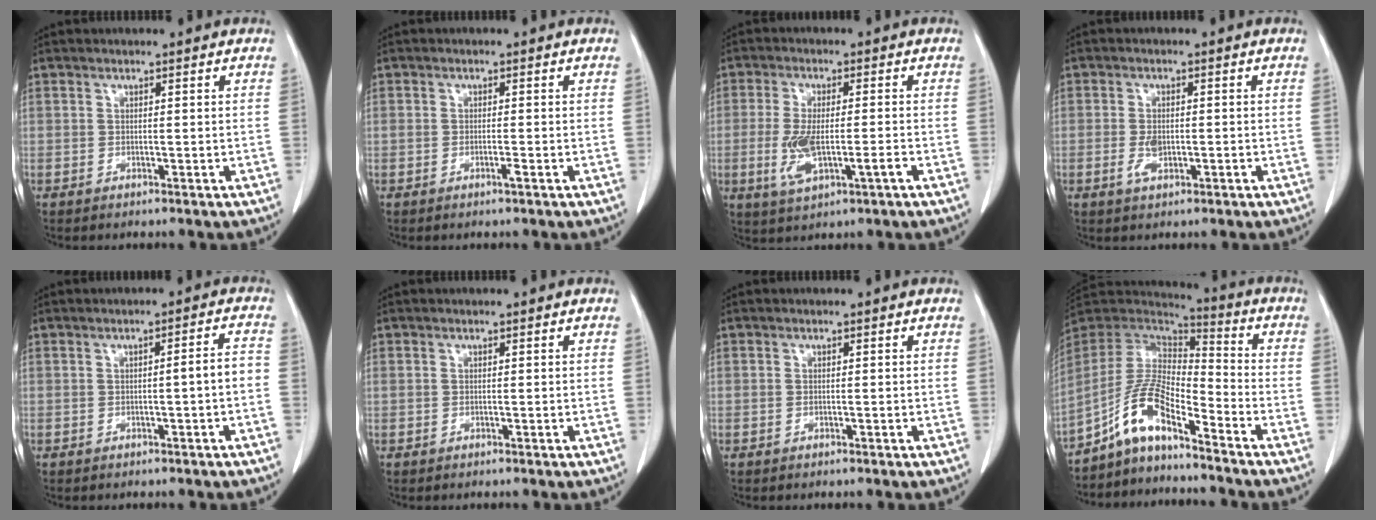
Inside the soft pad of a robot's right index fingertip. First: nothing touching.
{"total": 1.1, "force": [-0.5, 0.1, 1.0], "torque": [-0.018, 0.001, -0.007]}
{"total": 7.3, "force": [-2.0, 1.9, 6.8], "torque": [-0.140, -0.003, -0.028]}
{"total": 2.7, "force": [-0.6, 1.3, 2.3], "torque": [-0.046, 0.002, -0.007]}
{"total": 2.8, "force": [-0.9, 0.1, 2.7], "torque": [-0.034, 0.007, -0.014]}
{"total": 0.0}
{"total": 0.0}
{"total": 10.3, "force": [-7.1, 2.3, 7.2], "torque": [-0.158, 0.019, -0.135]}